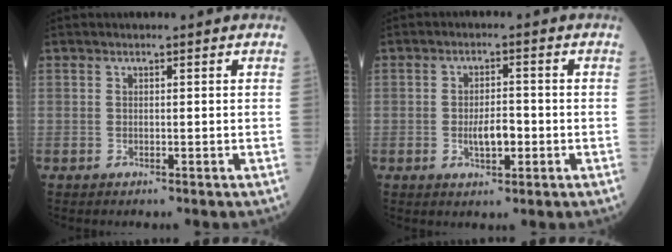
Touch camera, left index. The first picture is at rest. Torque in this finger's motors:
{"motor_torque": [0.19, 0.03, 0.10, 0.04]}